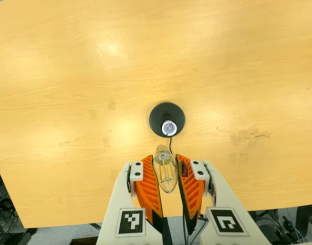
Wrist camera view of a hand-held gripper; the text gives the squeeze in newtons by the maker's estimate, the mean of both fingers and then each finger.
{"total": 21.1, "left": 25.8, "right": 16.4}